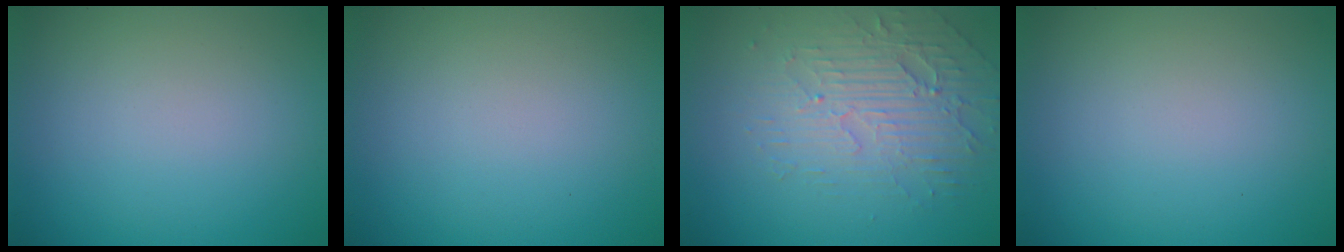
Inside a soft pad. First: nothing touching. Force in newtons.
{"total": 0.0}
{"total": 3.9, "press": 3.4, "slide": 1.8}
{"total": 0.0}